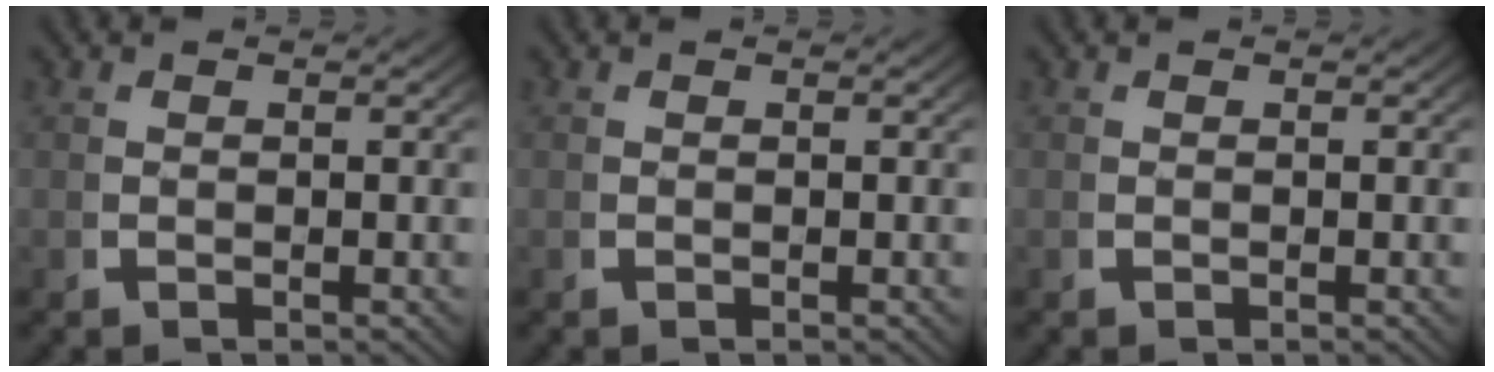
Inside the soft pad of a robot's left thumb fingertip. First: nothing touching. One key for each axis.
{"total": 0.0}
{"total": 0.0}